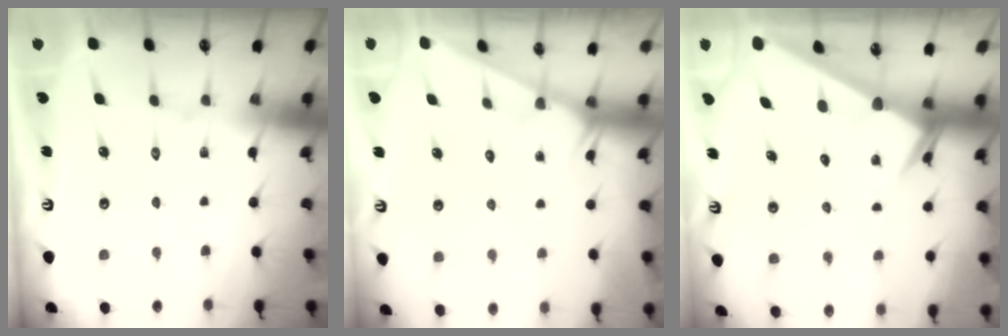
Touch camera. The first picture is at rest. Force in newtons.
{"total": 1.3, "press": 1.3, "slide": 0.1}
{"total": 2.6, "press": 2.6, "slide": 0.0}